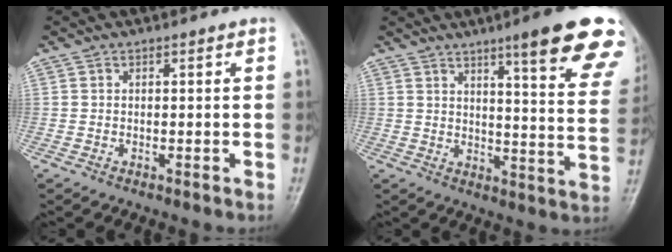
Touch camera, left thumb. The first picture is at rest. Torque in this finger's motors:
{"motor_torque": [2.50, 1.21, 1.68, -1.09, 0.20]}